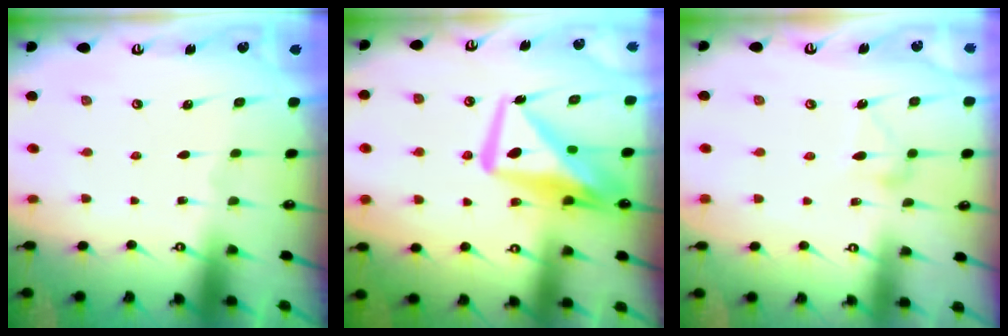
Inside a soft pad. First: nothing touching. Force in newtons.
{"total": 12.5, "press": 12.4, "slide": 1.4}
{"total": 9.8, "press": 9.8, "slide": 0.1}